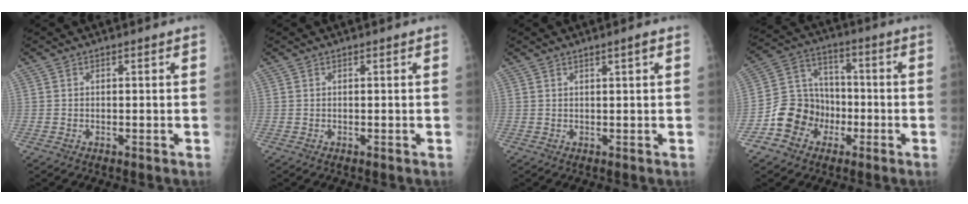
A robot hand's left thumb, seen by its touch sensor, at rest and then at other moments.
{"total": 0.0}
{"total": 1.4, "force": [0.7, 0.0, 1.2], "torque": [-0.019, -0.001, 0.012]}
{"total": 11.6, "force": [-4.4, 9.9, 4.2], "torque": [-0.037, 0.049, -0.083]}